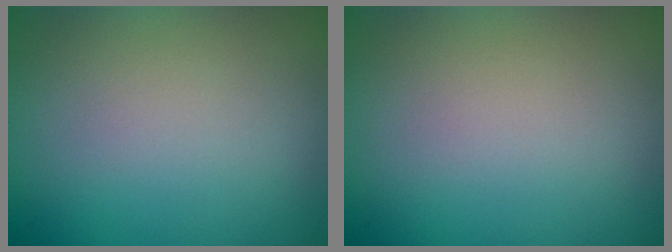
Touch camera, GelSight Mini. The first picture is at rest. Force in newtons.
{"total": 0.0}